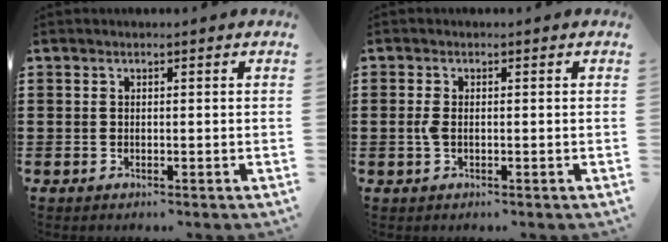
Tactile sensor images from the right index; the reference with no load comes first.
{"total": 1.7, "force": [-0.3, 0.8, 1.5], "torque": [-0.044, -0.004, -0.011]}